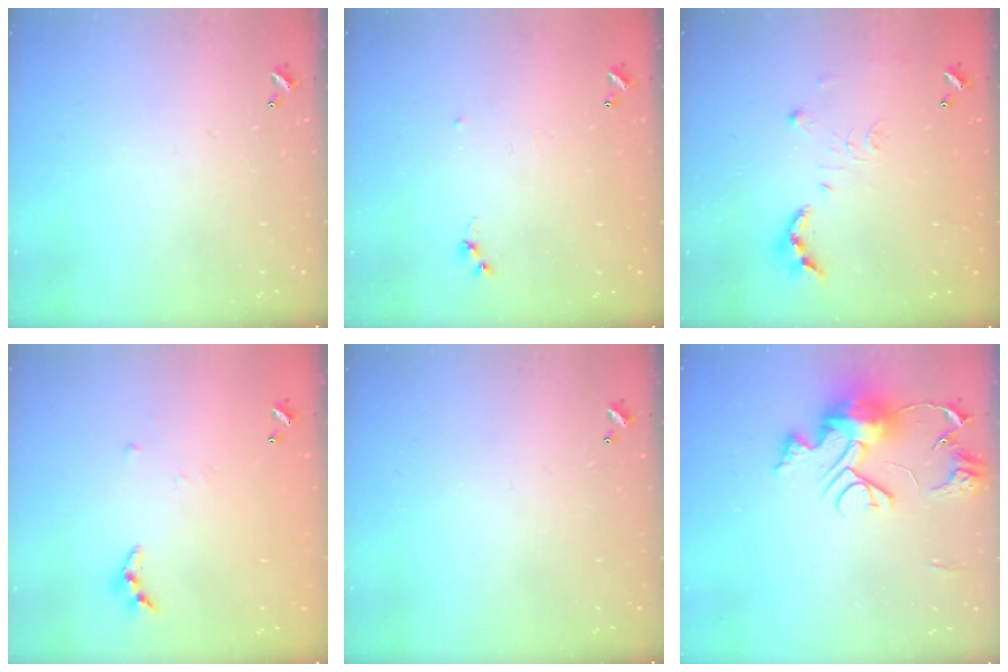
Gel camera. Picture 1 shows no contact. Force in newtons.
{"total": 6.0, "press": 6.0, "slide": 0.7}
{"total": 8.7, "press": 8.7, "slide": 0.8}
{"total": 4.6, "press": 4.5, "slide": 0.5}
{"total": 0.0}
{"total": 13.9, "press": 13.8, "slide": 1.5}